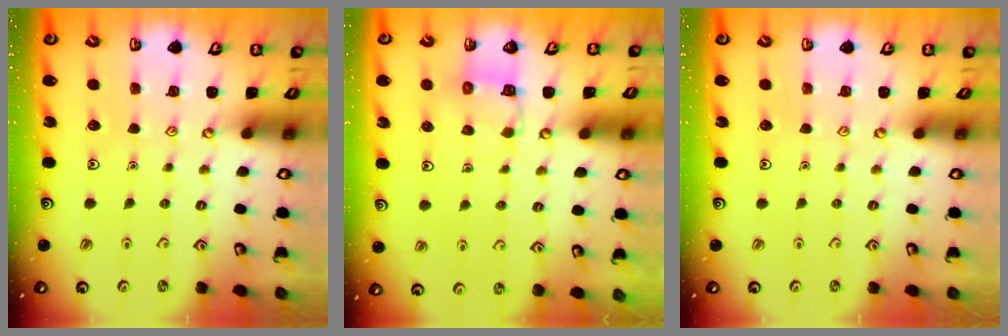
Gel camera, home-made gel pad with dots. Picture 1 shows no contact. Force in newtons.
{"total": 7.2, "press": 7.1, "slide": 0.4}
{"total": 0.0}